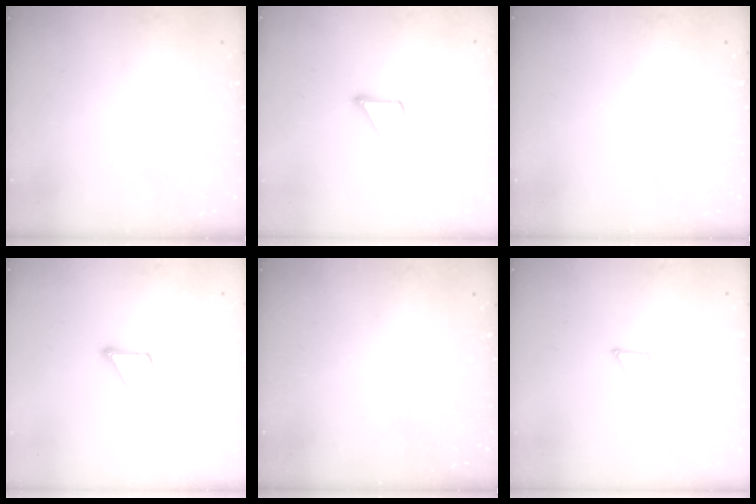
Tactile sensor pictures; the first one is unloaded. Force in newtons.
{"total": 2.9, "press": 2.9, "slide": 0.1}
{"total": 0.0}
{"total": 2.9, "press": 2.8, "slide": 0.2}
{"total": 0.0}
{"total": 1.2, "press": 1.2, "slide": 0.0}